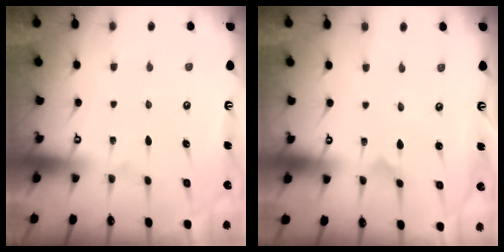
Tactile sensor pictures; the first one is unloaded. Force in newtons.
{"total": 0.0}